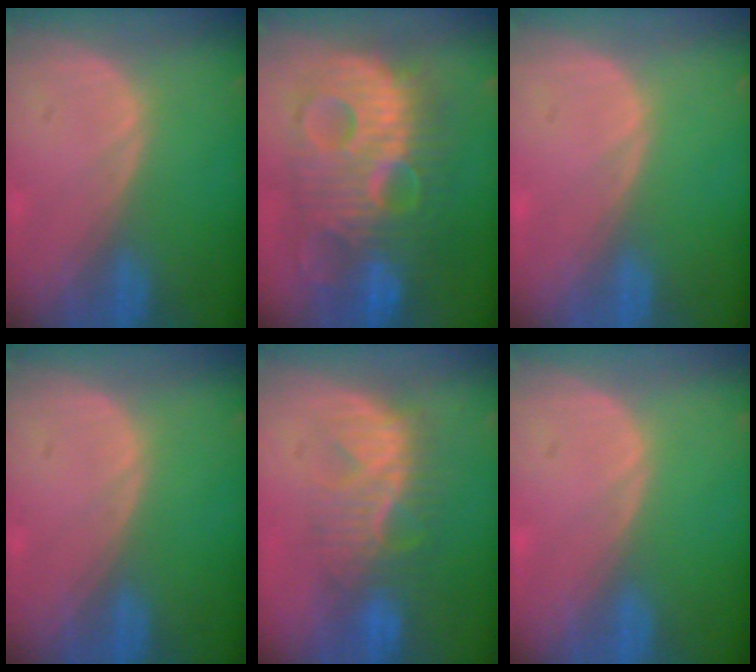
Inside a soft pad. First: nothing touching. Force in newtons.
{"total": 13.6, "press": 13.5, "slide": 1.2}
{"total": 0.0}
{"total": 0.0}
{"total": 8.1, "press": 8.0, "slide": 1.3}
{"total": 0.0}